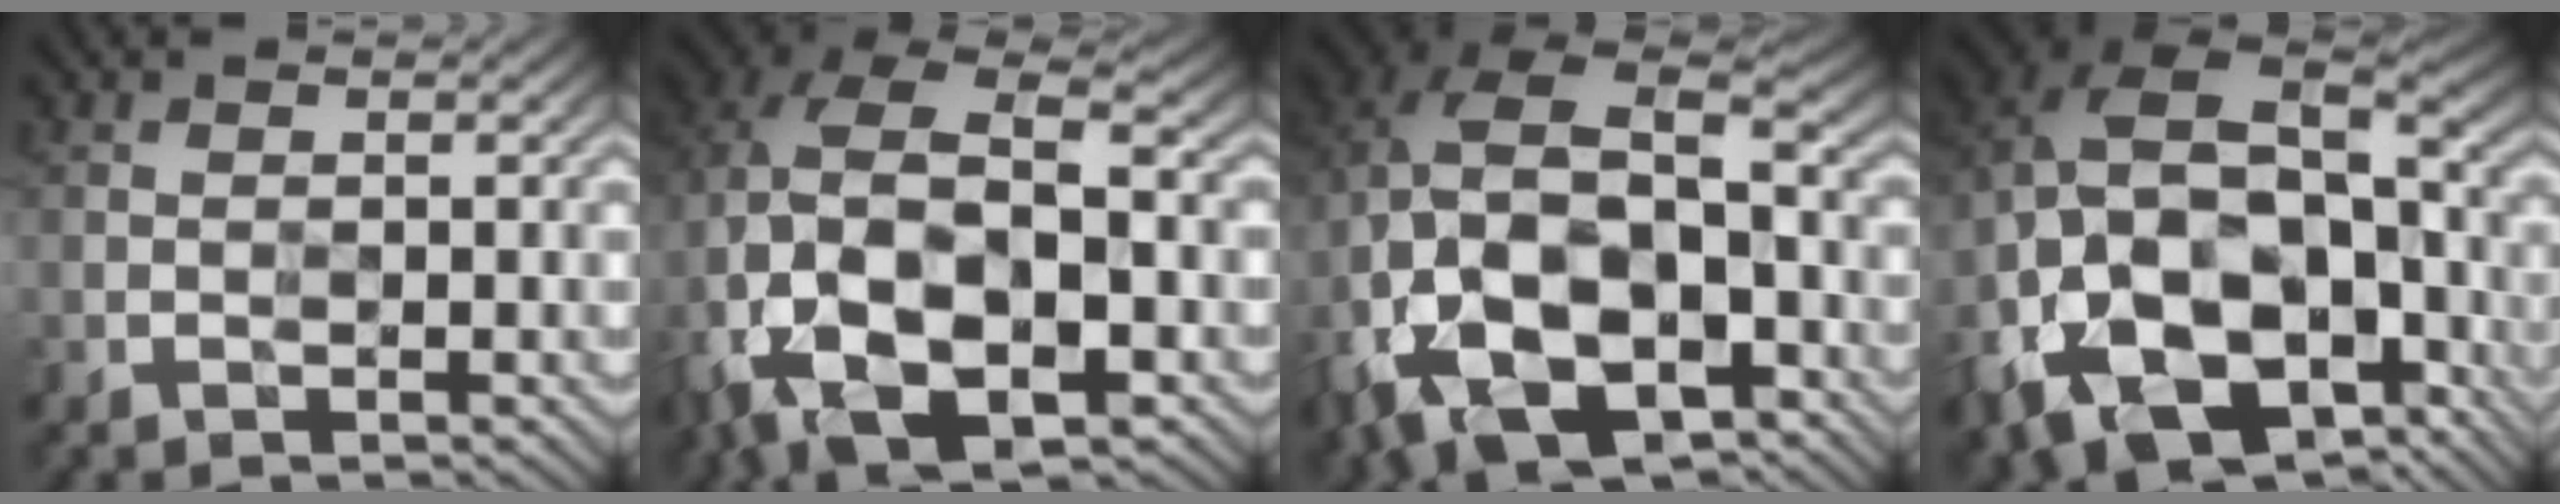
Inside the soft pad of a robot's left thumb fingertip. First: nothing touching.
{"total": 16.7, "force": [-3.1, 10.4, 12.7], "torque": [-0.278, -0.018, -0.032]}
{"total": 19.2, "force": [-5.8, 12.2, 13.6], "torque": [-0.283, -0.023, -0.072]}
{"total": 19.5, "force": [-8.6, 12.7, 12.0], "torque": [-0.267, -0.049, -0.114]}